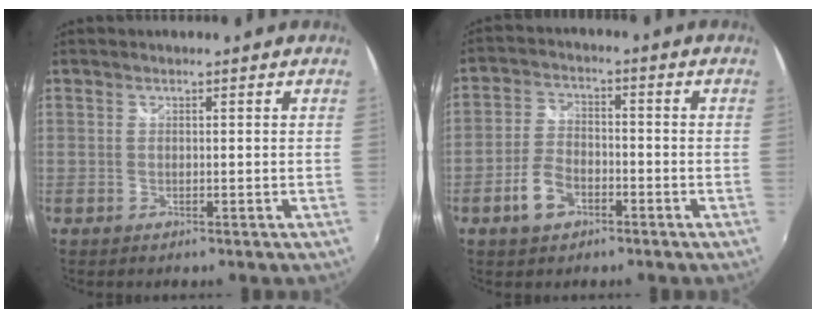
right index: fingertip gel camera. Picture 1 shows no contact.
{"total": 6.6, "force": [-3.5, 4.0, 4.1], "torque": [-0.091, 0.006, -0.061]}